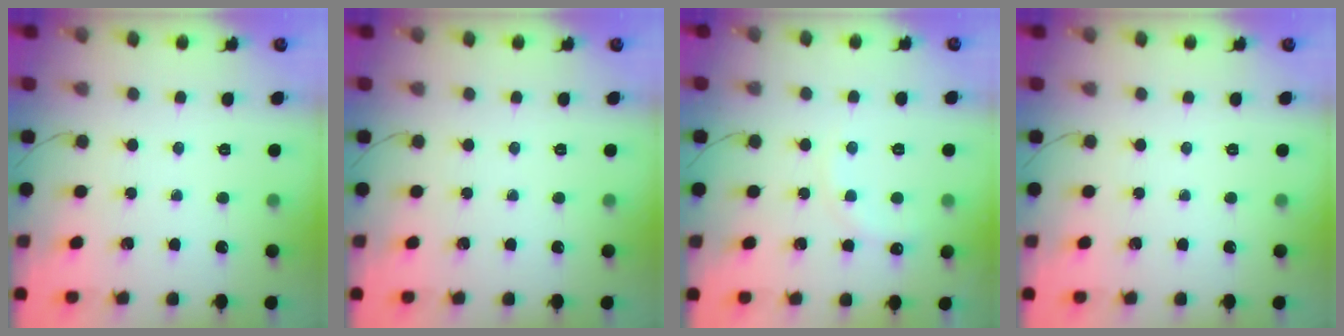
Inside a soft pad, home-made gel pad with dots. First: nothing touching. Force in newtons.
{"total": 0.0}
{"total": 7.9, "press": 7.7, "slide": 1.6}
{"total": 0.0}